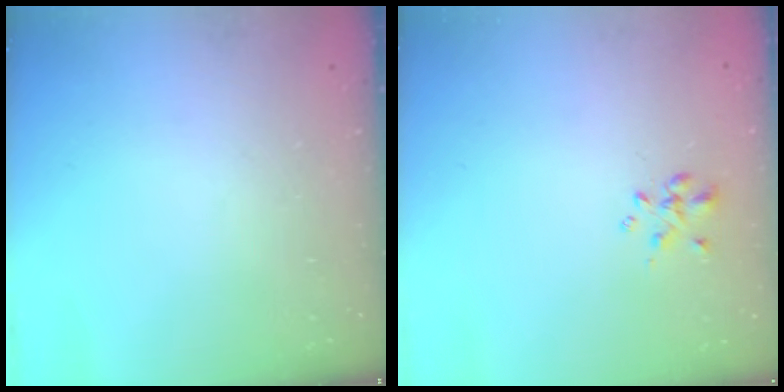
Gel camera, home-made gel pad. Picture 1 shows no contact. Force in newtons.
{"total": 1.0, "press": 0.9, "slide": 0.4}